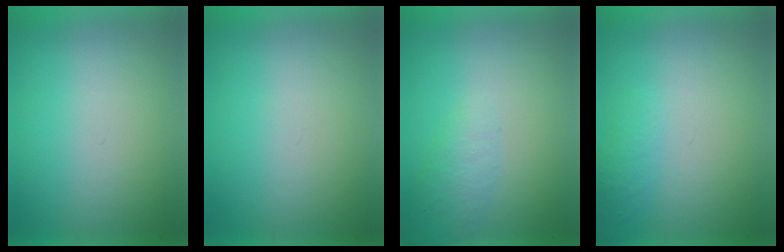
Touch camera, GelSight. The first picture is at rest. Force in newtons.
{"total": 0.0}
{"total": 2.0}
{"total": 1.1}